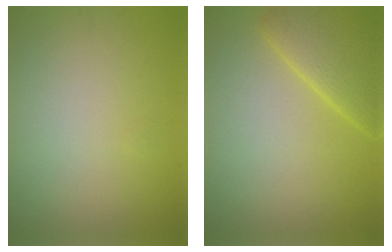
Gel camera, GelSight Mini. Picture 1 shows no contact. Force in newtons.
{"total": 4.6, "press": 4.6, "slide": 0.3}